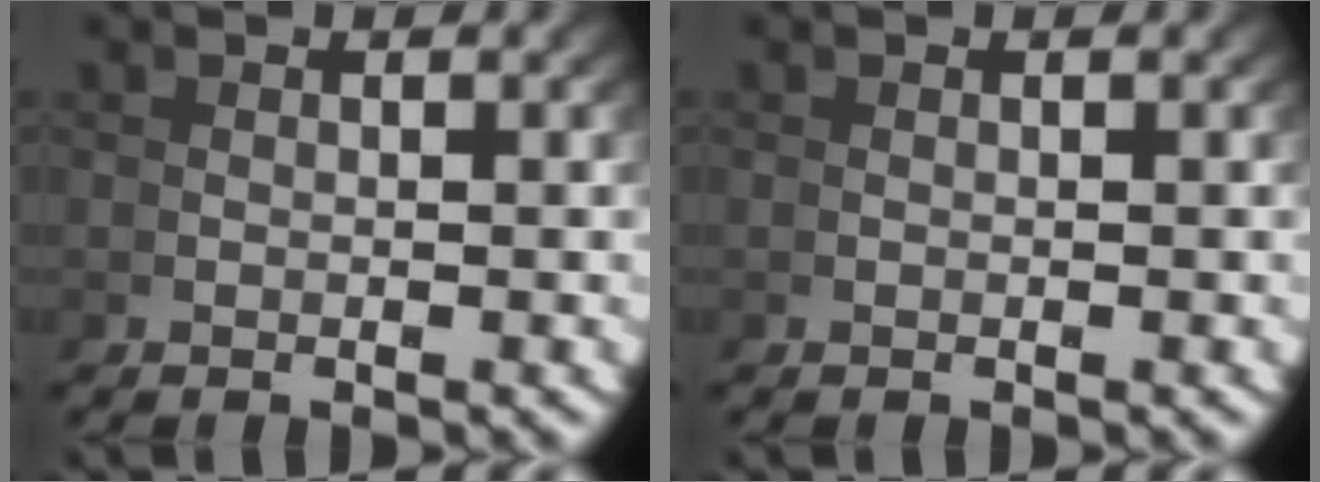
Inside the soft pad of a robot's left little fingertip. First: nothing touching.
{"total": 0.0}